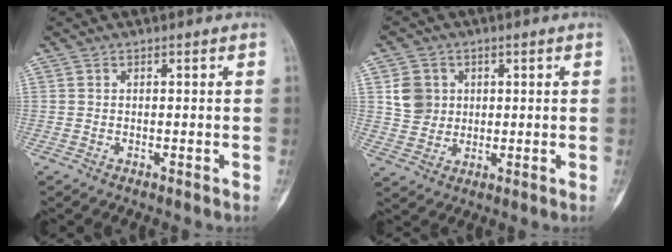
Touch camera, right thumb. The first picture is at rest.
{"total": 6.3, "force": [1.6, 5.7, 2.2], "torque": [-0.017, -0.004, 0.034]}